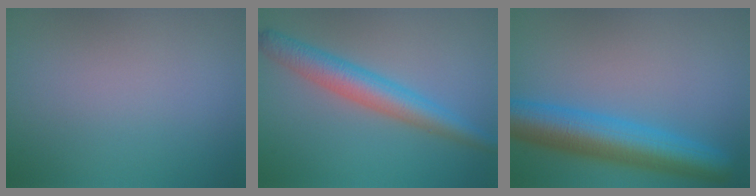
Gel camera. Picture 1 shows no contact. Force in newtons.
{"total": 4.7, "press": 4.7, "slide": 0.1}
{"total": 7.7, "press": 7.7, "slide": 0.3}